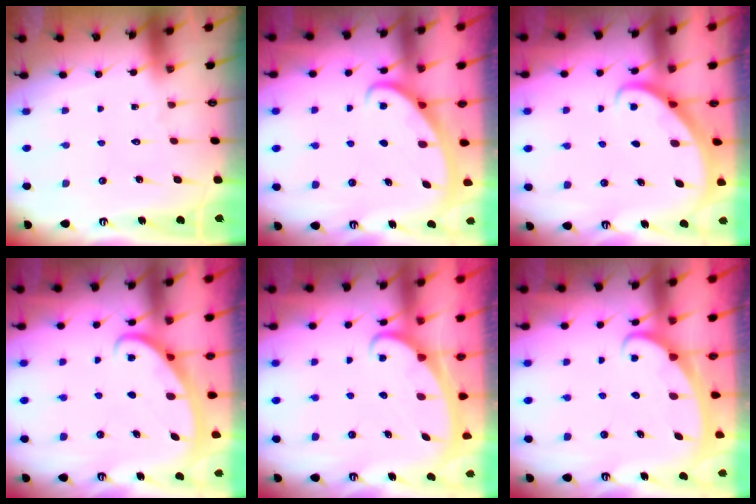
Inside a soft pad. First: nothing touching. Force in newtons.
{"total": 2.8, "press": 2.8, "slide": 0.4}
{"total": 2.7, "press": 2.7, "slide": 0.2}
{"total": 2.8, "press": 2.8, "slide": 0.4}
{"total": 2.4, "press": 2.4, "slide": 0.3}
{"total": 2.6, "press": 2.6, "slide": 0.3}